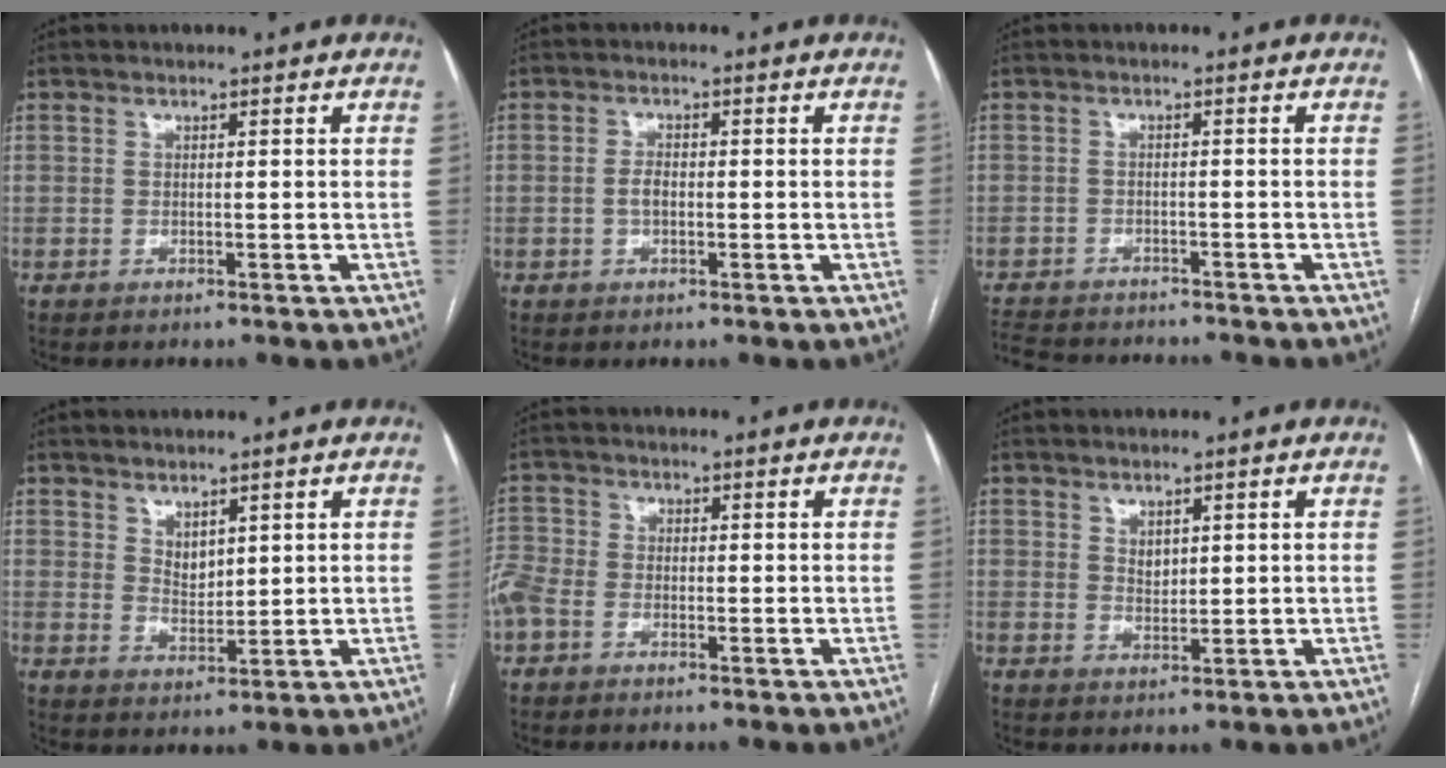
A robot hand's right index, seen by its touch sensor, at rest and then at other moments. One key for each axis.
{"total": 2.0, "fx": -0.3, "fy": 1.0, "fz": 1.7, "tx": -0.036, "ty": 0.005, "tz": -0.002}
{"total": 11.0, "fx": -10.0, "fy": 2.7, "fz": 3.7, "tx": -0.085, "ty": -0.005, "tz": -0.143}
{"total": 3.0, "fx": 1.9, "fy": 1.7, "fz": 1.7, "tx": -0.030, "ty": -0.006, "tz": 0.045}
{"total": 5.0, "fx": -2.1, "fy": 3.7, "fz": 2.7, "tx": -0.083, "ty": 0.009, "tz": -0.043}
{"total": 1.9, "fx": 1.0, "fy": 1.2, "fz": 1.1, "tx": -0.019, "ty": -0.001, "tz": 0.024}